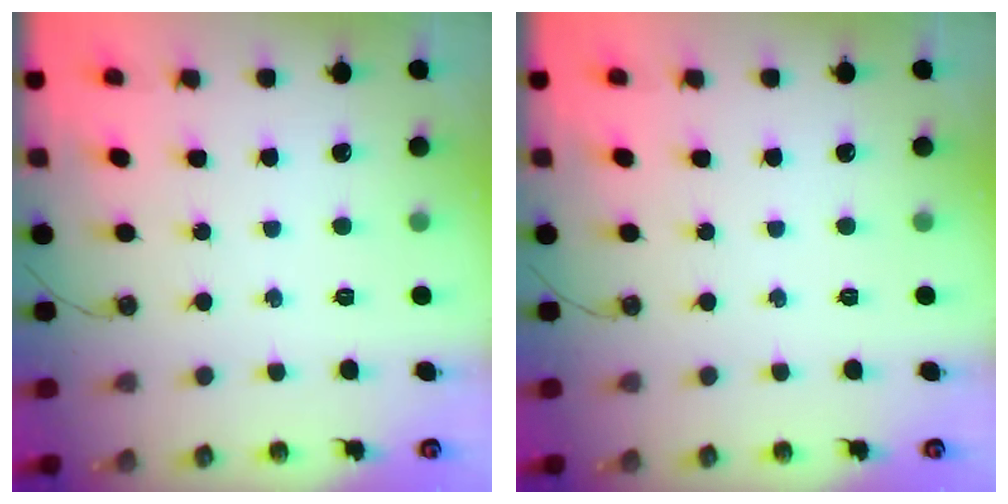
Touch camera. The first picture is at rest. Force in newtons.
{"total": 0.0}